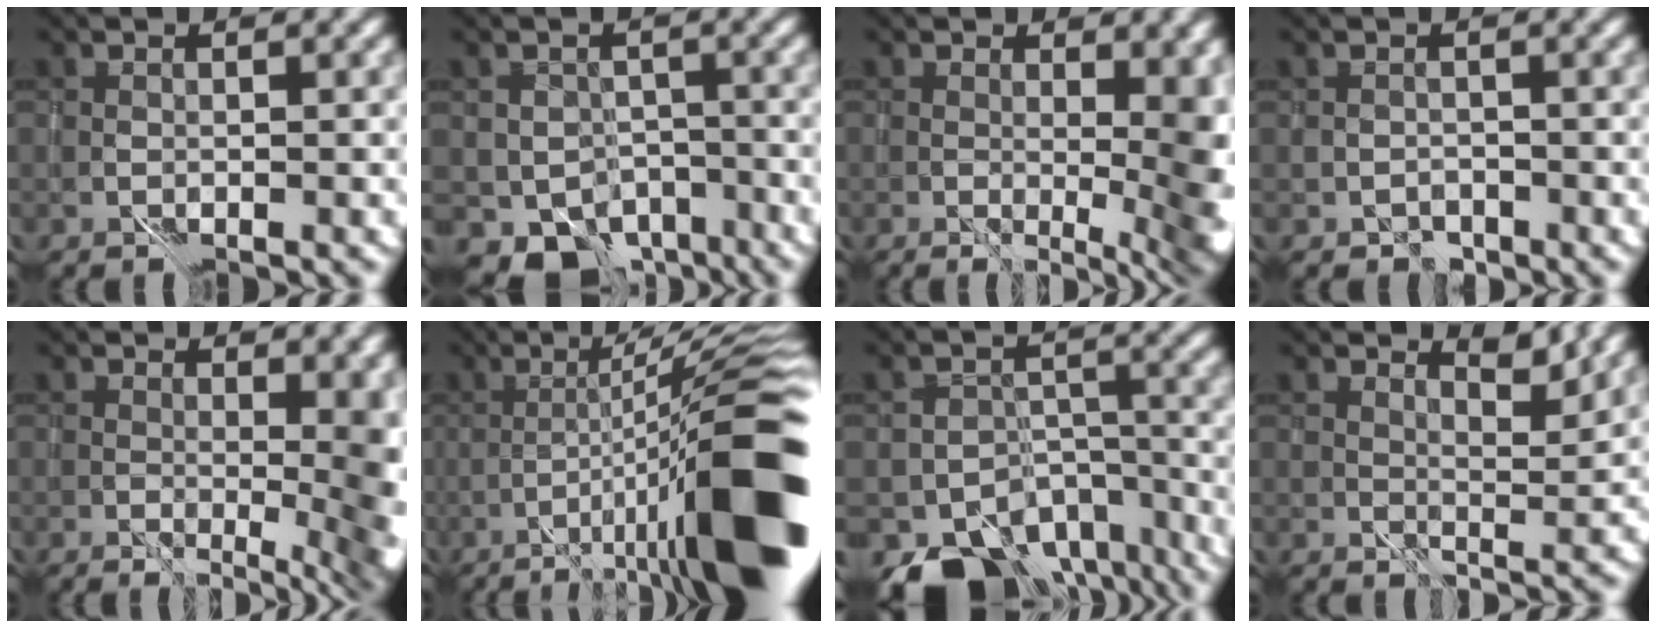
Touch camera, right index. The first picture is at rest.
{"total": 5.6, "force": [-3.2, 3.7, 2.7], "torque": [-0.027, -0.010, -0.043]}
{"total": 9.0, "force": [1.0, 3.2, 8.4], "torque": [-0.063, 0.006, 0.027]}
{"total": 0.6, "force": [0.3, 0.5, -0.2], "torque": [0.009, 0.009, 0.007]}
{"total": 9.7, "force": [1.0, 3.8, 8.9], "torque": [-0.059, 0.006, 0.032]}
{"total": 14.4, "force": [-3.8, 2.0, 13.7], "torque": [-0.197, 0.035, -0.045]}
{"total": 11.2, "force": [-8.2, 6.5, 3.8], "torque": [-0.042, -0.006, -0.094]}
{"total": 3.1, "force": [3.1, 0.1, 0.6], "torque": [-0.007, -0.001, 0.054]}